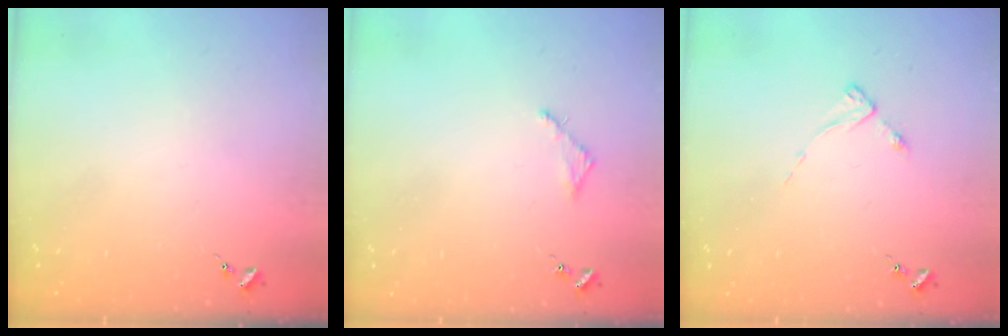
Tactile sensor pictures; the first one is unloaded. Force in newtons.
{"total": 2.8, "press": 2.7, "slide": 0.3}
{"total": 2.8, "press": 2.8, "slide": 0.3}